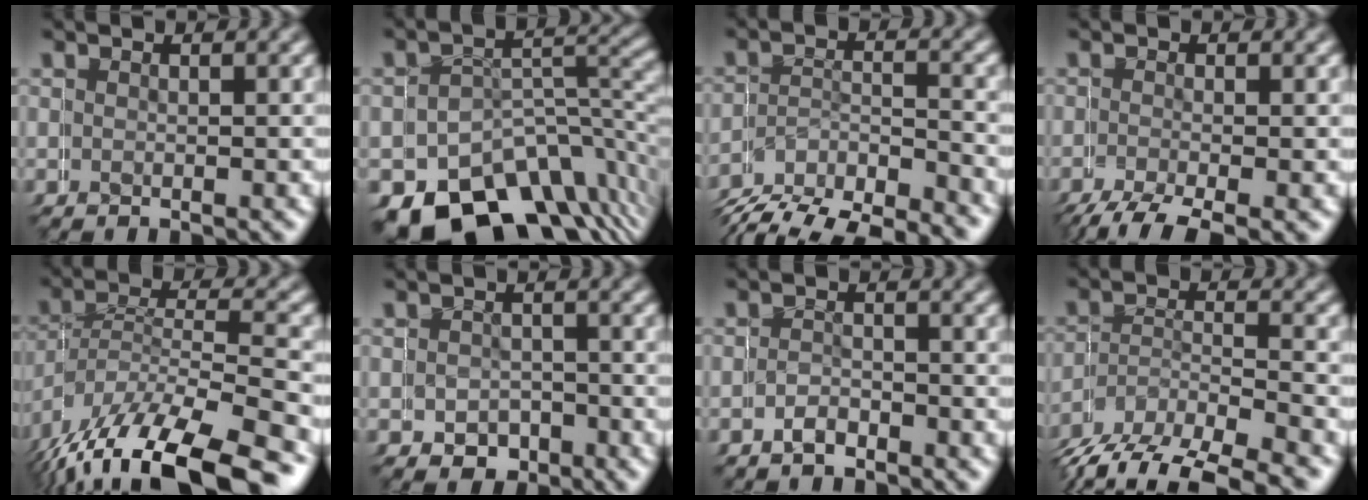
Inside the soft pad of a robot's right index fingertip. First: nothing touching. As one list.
[{"total": 10.2, "force": [-6.8, 6.2, 4.3], "torque": [-0.060, -0.026, -0.092]}, {"total": 4.8, "force": [-4.0, 2.6, 0.1], "torque": [-0.002, -0.010, -0.072]}, {"total": 4.1, "force": [-3.5, 1.3, 1.7], "torque": [-0.036, -0.021, -0.042]}, {"total": 8.7, "force": [-6.1, 4.3, 4.5], "torque": [-0.116, -0.044, -0.066]}, {"total": 2.8, "force": [-0.6, 2.4, -1.2], "torque": [0.016, -0.012, -0.007]}, {"total": 2.2, "force": [-1.1, 0.2, -1.9], "torque": [0.020, 0.000, -0.023]}, {"total": 7.4, "force": [-5.3, 4.2, 3.0], "torque": [-0.055, -0.018, -0.078]}]